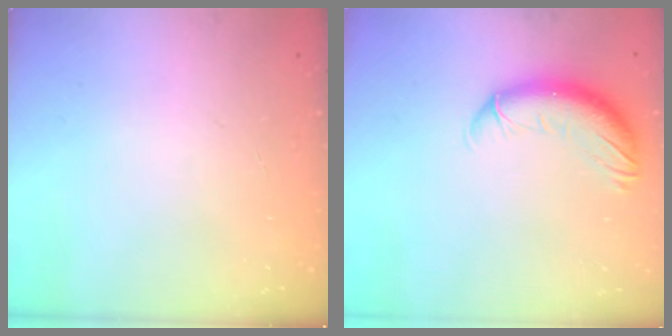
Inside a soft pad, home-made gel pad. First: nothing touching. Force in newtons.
{"total": 11.8, "press": 11.4, "slide": 2.7}